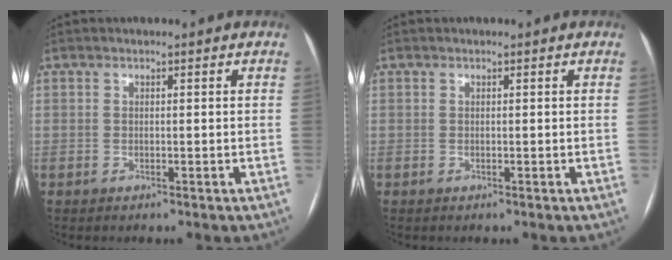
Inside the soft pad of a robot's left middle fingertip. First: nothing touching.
{"total": 0.0}